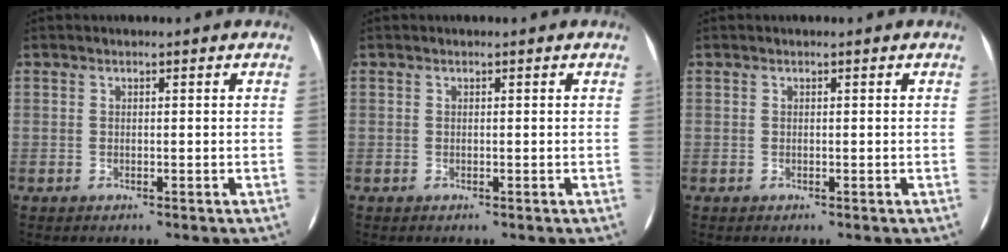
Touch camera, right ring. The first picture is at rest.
{"total": 0.0}
{"total": 0.0}